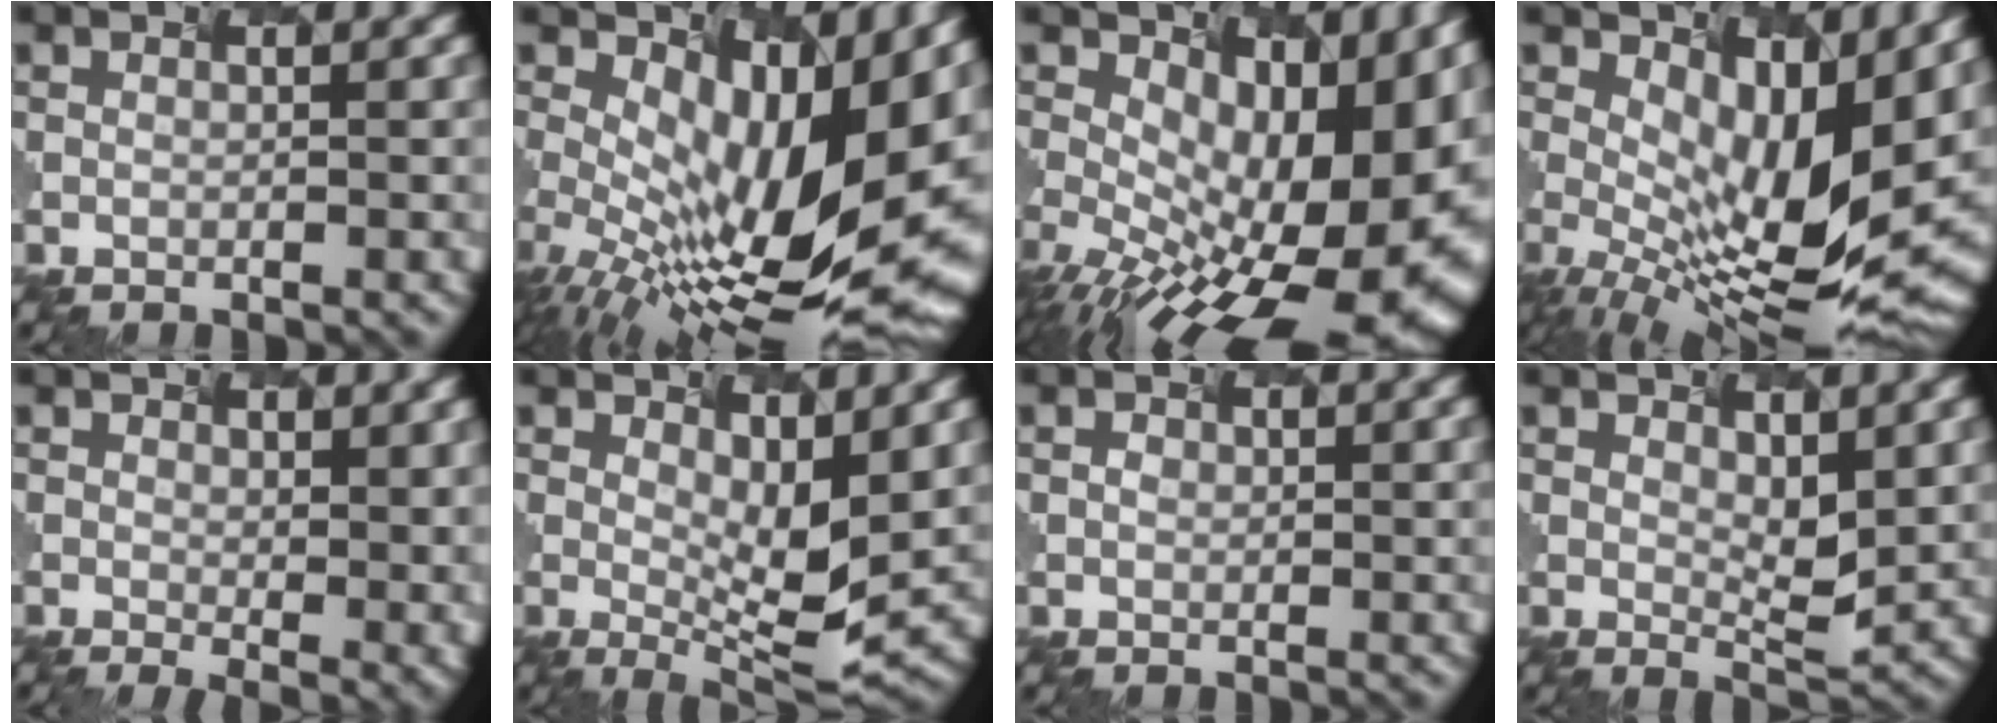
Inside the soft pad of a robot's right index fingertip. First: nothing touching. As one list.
[{"total": 13.6, "force": [-0.8, 5.2, 12.5], "torque": [-0.215, -0.024, 0.033]}, {"total": 14.7, "force": [-2.2, 6.7, 12.9], "torque": [-0.177, -0.021, 0.012]}, {"total": 10.0, "force": [0.7, 2.9, 9.5], "torque": [-0.181, -0.035, 0.061]}, {"total": 2.5, "force": [0.1, 0.3, 2.5], "torque": [-0.041, -0.026, 0.040]}, {"total": 3.8, "force": [0.0, 0.2, 3.8], "torque": [-0.086, -0.029, 0.034]}, {"total": 1.9, "force": [-0.8, -1.1, -1.3], "torque": [-0.008, -0.010, 0.020]}, {"total": 0.9, "force": [0.1, -0.6, 0.7], "torque": [-0.042, -0.023, 0.036]}]